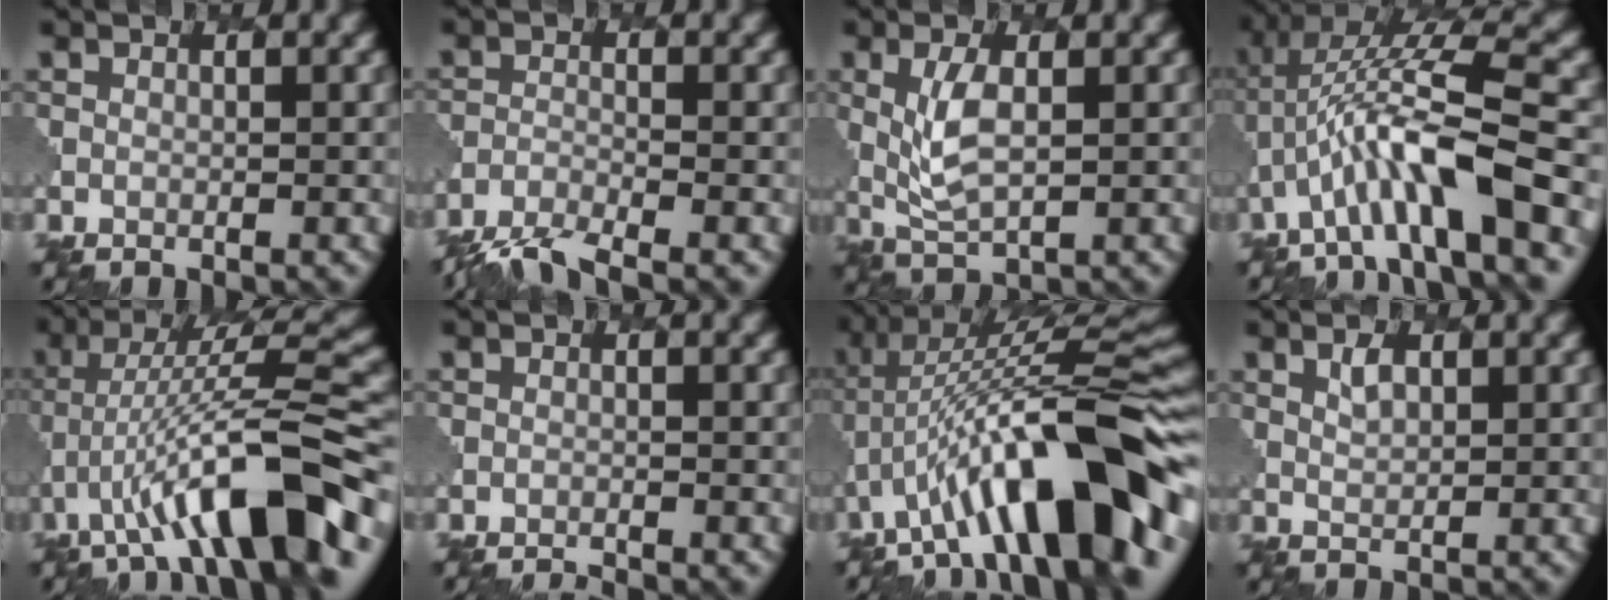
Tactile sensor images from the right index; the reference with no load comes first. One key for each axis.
{"total": 4.9, "fx": -4.4, "fy": 0.8, "fz": 2.1, "tx": -0.048, "ty": -0.011, "tz": -0.085}
{"total": 3.7, "fx": 1.0, "fy": 1.4, "fz": 3.3, "tx": -0.082, "ty": -0.003, "tz": 0.020}
{"total": 9.2, "fx": -2.5, "fy": 2.3, "fz": 8.6, "tx": -0.163, "ty": 0.020, "tz": -0.043}
{"total": 11.0, "fx": -4.8, "fy": 2.4, "fz": 9.6, "tx": -0.151, "ty": 0.022, "tz": -0.074}
{"total": 1.4, "fx": -1.4, "fy": 0.2, "fz": 0.2, "tx": 0.001, "ty": 0.000, "tz": -0.025}
{"total": 13.5, "fx": -4.7, "fy": 3.8, "fz": 12.0, "tx": -0.182, "ty": 0.030, "tz": -0.069}
{"total": 1.7, "fx": 1.5, "fy": 0.4, "fz": 0.7, "tx": -0.016, "ty": -0.001, "tz": 0.029}